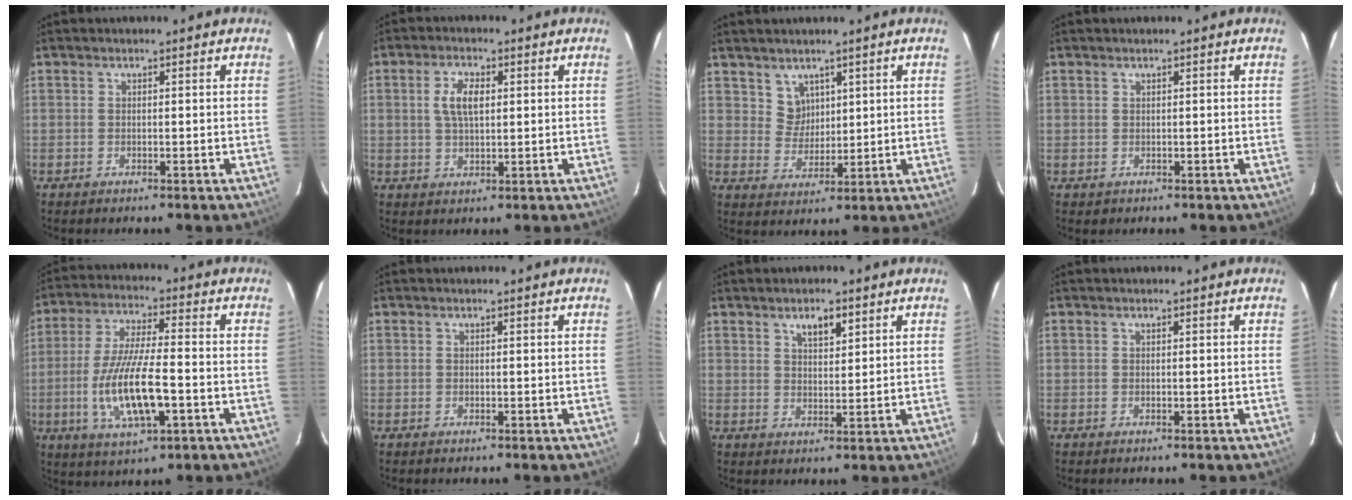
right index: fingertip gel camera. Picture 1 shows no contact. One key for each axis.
{"total": 5.1, "fx": 1.0, "fy": 2.4, "fz": 4.4, "tx": -0.084, "ty": 0.007, "tz": 0.021}
{"total": 4.4, "fx": 2.8, "fy": 3.3, "fz": 0.3, "tx": 0.003, "ty": 0.009, "tz": 0.062}
{"total": 1.0, "fx": 0.2, "fy": 1.0, "fz": 0.0, "tx": 0.004, "ty": 0.004, "tz": 0.004}
{"total": 14.3, "fx": -3.9, "fy": 3.7, "fz": 13.2, "tx": -0.269, "ty": -0.012, "tz": -0.068}
{"total": 0.0}
{"total": 4.1, "fx": 2.5, "fy": 1.8, "fz": 2.7, "tx": -0.042, "ty": 0.005, "tz": 0.043}
{"total": 0.0}